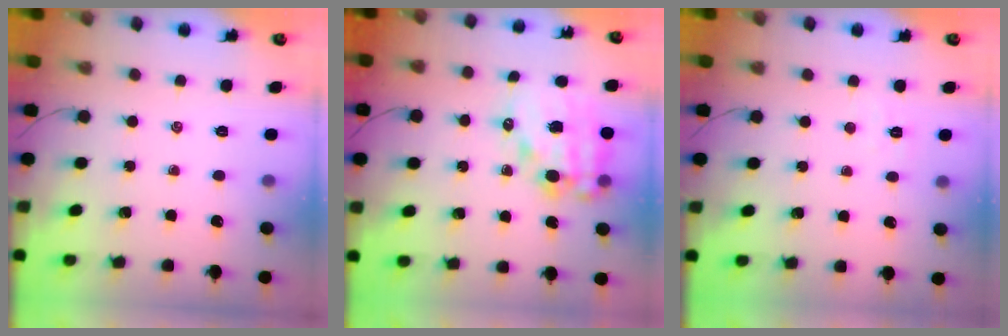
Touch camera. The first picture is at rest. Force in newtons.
{"total": 14.6, "press": 14.3, "slide": 3.0}
{"total": 3.0, "press": 2.9, "slide": 0.8}